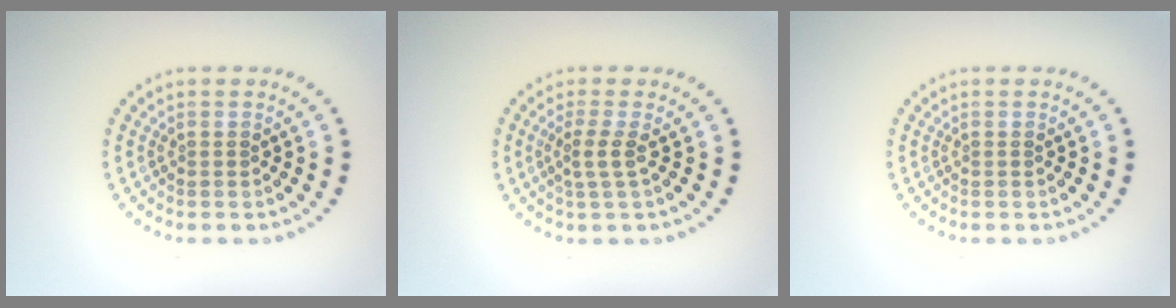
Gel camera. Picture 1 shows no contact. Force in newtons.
{"total": 1.9, "press": 1.4, "slide": 1.2}
{"total": 0.0}